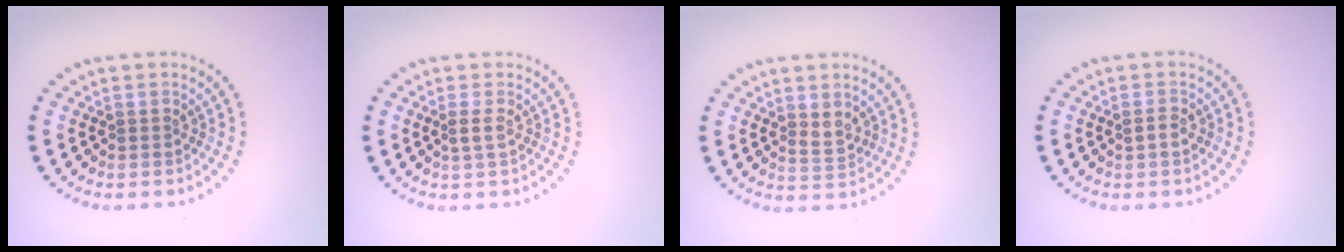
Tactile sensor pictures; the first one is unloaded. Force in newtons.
{"total": 1.1, "press": 0.9, "slide": 0.5}
{"total": 1.4, "press": 1.2, "slide": 0.6}
{"total": 1.0, "press": 0.9, "slide": 0.3}